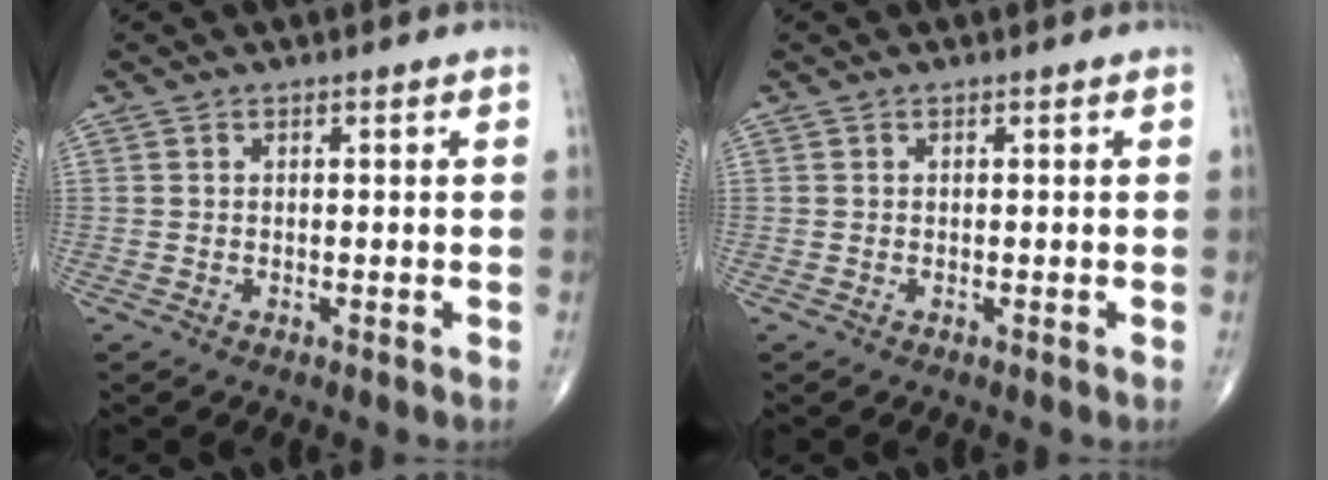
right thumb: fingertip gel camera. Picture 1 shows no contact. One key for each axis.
{"total": 0.0}